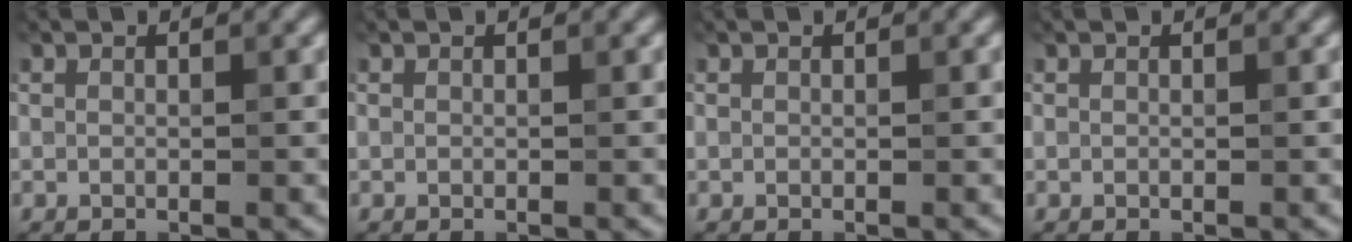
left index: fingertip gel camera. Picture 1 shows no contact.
{"total": 0.0}
{"total": 0.0}
{"total": 0.0}